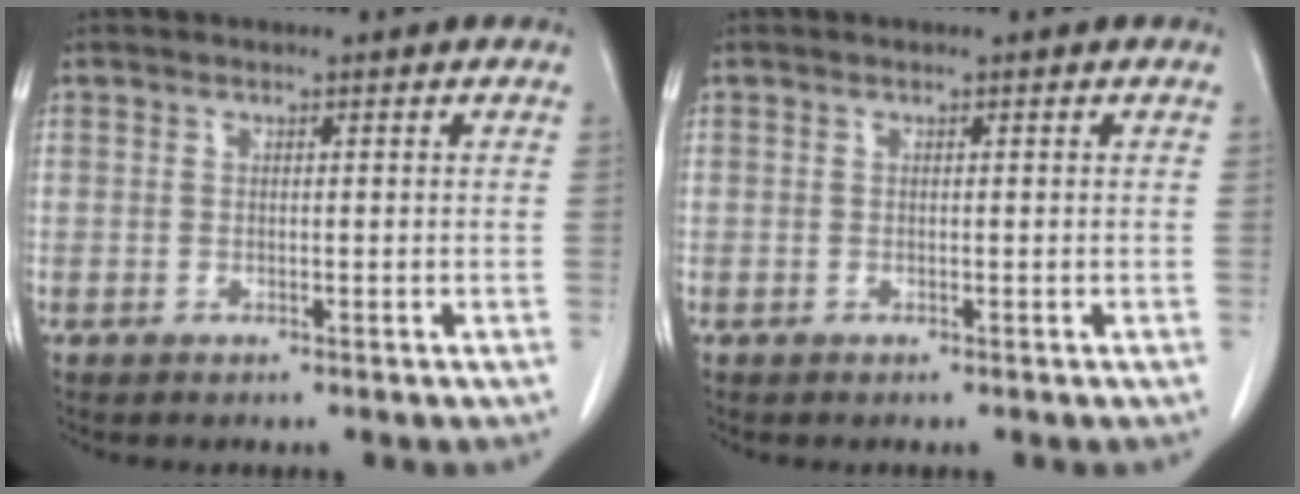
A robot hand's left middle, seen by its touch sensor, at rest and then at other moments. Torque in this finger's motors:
{"motor_torque": [0.00, 0.00, 0.00, 0.00]}